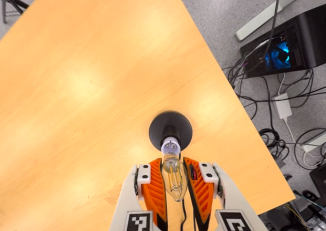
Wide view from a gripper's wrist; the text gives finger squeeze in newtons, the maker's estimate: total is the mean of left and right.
{"total": 21.8, "left": 23.5, "right": 20.2}